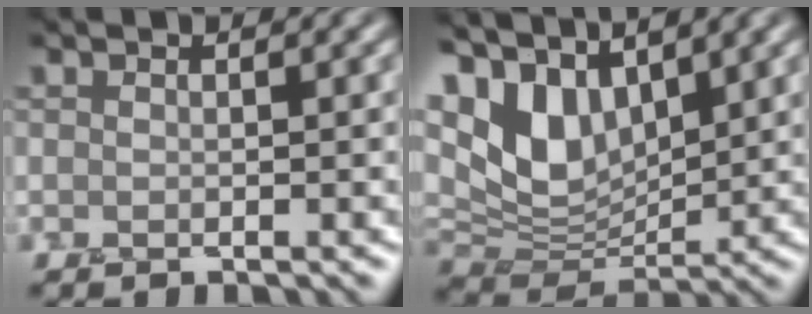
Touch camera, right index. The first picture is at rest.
{"total": 7.7, "force": [4.2, 3.9, 5.1], "torque": [-0.119, 0.003, 0.076]}